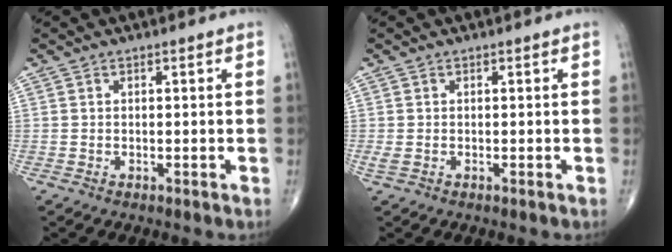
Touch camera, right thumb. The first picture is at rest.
{"total": 1.1, "force": [-0.2, 0.5, 0.9], "torque": [-0.027, -0.002, -0.003]}